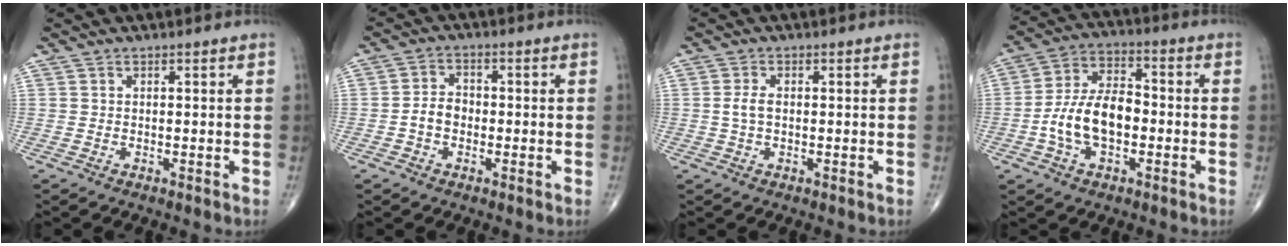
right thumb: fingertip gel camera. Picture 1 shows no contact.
{"total": 4.1, "force": [-1.1, 3.1, 2.5], "torque": [-0.036, 0.018, -0.026]}
{"total": 2.5, "force": [0.0, 1.4, 2.1], "torque": [-0.051, 0.005, -0.003]}
{"total": 12.4, "force": [-2.5, 7.1, 9.9], "torque": [-0.181, 0.035, -0.052]}